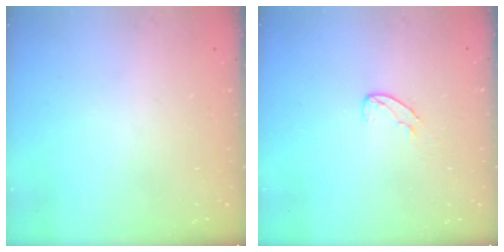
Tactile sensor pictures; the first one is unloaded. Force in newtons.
{"total": 5.9, "press": 5.9, "slide": 0.4}